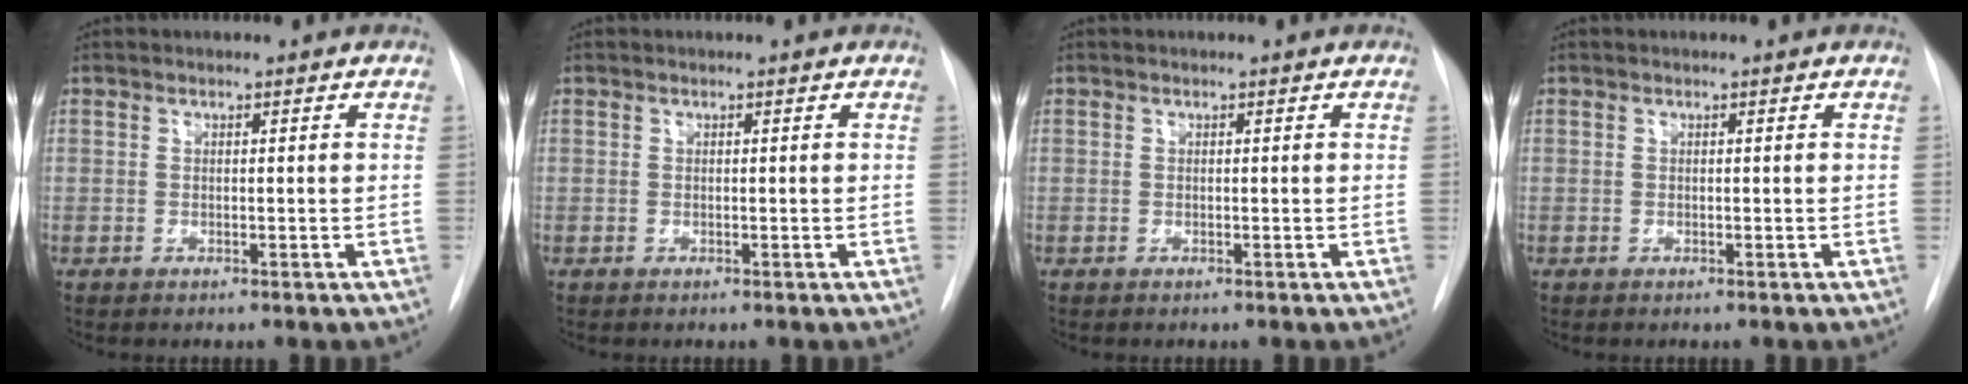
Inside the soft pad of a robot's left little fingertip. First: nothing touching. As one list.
[{"total": 0.0}, {"total": 0.0}, {"total": 0.0}]